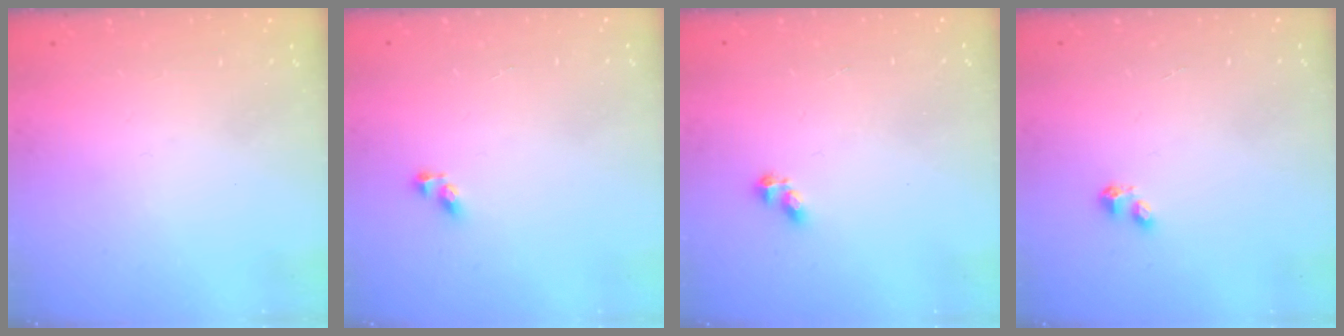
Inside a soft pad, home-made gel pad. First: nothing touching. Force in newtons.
{"total": 4.4, "press": 4.4, "slide": 0.1}
{"total": 2.7, "press": 2.7, "slide": 0.4}
{"total": 2.8, "press": 2.8, "slide": 0.4}